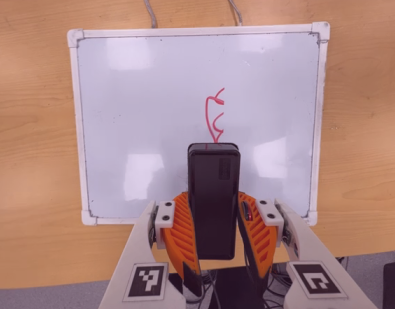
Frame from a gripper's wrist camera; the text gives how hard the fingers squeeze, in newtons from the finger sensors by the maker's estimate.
{"total": 7.5, "left": 5.8, "right": 9.2}